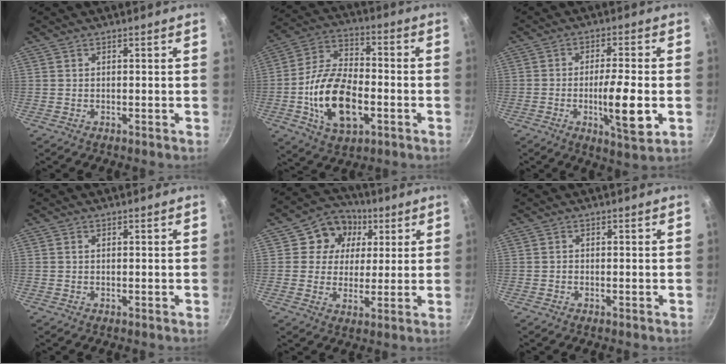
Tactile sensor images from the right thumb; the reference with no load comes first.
{"total": 17.6, "force": [-4.2, 9.8, 14.0], "torque": [-0.246, 0.027, -0.080]}
{"total": 10.2, "force": [-2.4, 2.3, 9.7], "torque": [-0.158, 0.005, -0.038]}
{"total": 0.6, "force": [0.2, 0.4, 0.3], "torque": [-0.006, 0.002, 0.003]}
{"total": 9.9, "force": [3.4, 8.6, 3.5], "torque": [-0.017, -0.010, 0.038]}
{"total": 0.0}